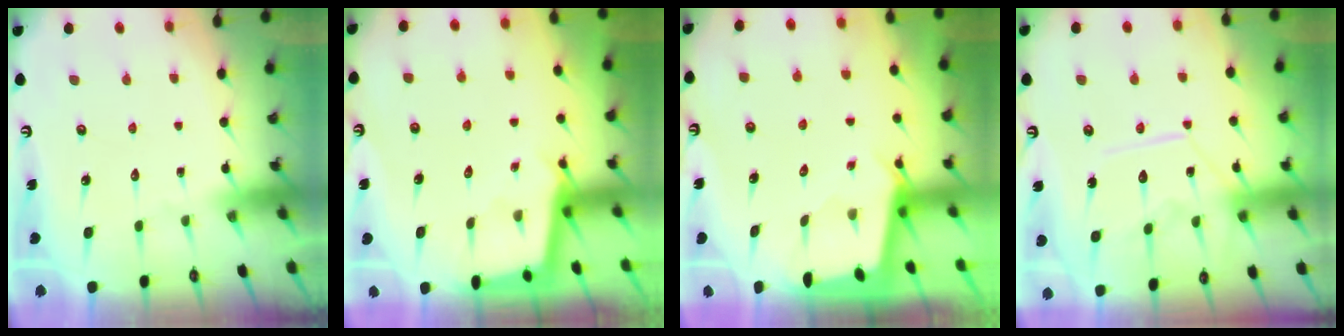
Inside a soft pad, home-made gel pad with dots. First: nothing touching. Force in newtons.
{"total": 2.8, "press": 2.8, "slide": 0.3}
{"total": 2.5, "press": 2.5, "slide": 0.2}
{"total": 11.3, "press": 11.3, "slide": 0.6}